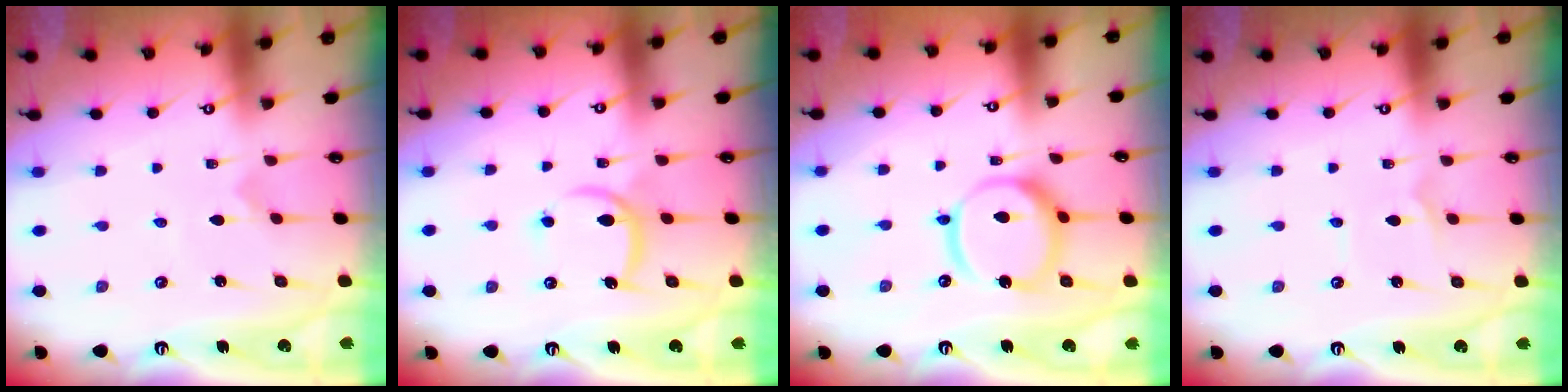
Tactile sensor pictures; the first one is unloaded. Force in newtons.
{"total": 9.0, "press": 9.0, "slide": 0.5}
{"total": 13.0, "press": 12.9, "slide": 1.7}
{"total": 1.3, "press": 1.3, "slide": 0.1}